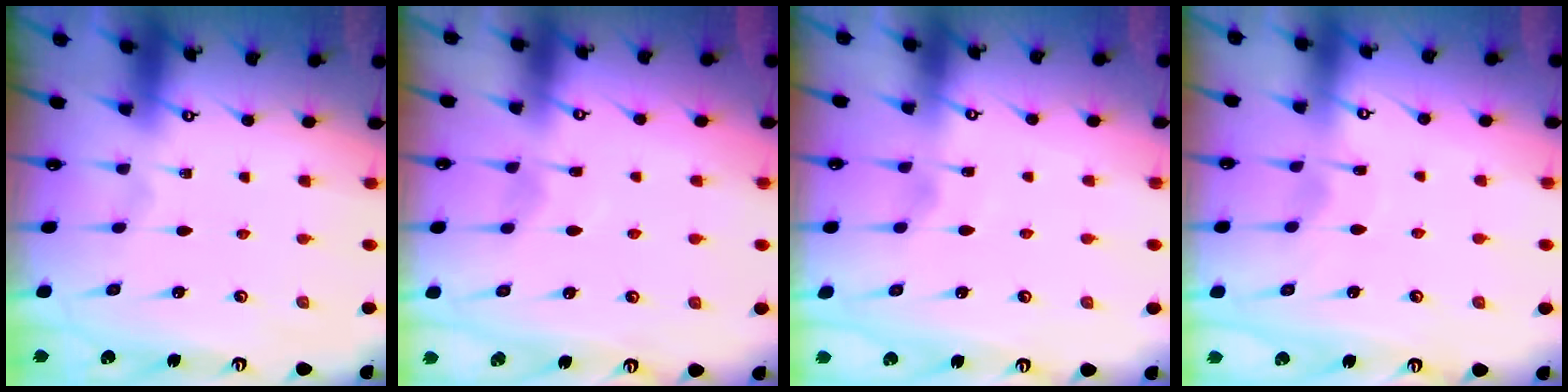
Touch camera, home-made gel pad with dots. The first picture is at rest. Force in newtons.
{"total": 5.3, "press": 5.2, "slide": 0.7}
{"total": 2.1, "press": 2.1, "slide": 0.2}
{"total": 4.0, "press": 4.0, "slide": 0.5}